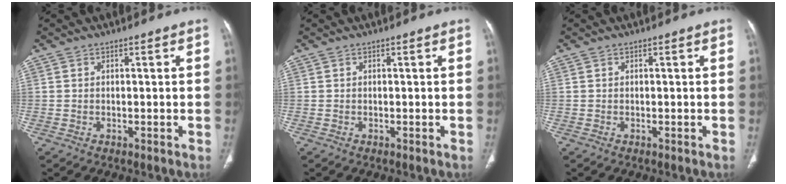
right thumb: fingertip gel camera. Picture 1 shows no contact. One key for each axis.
{"total": 0.0}
{"total": 0.0}